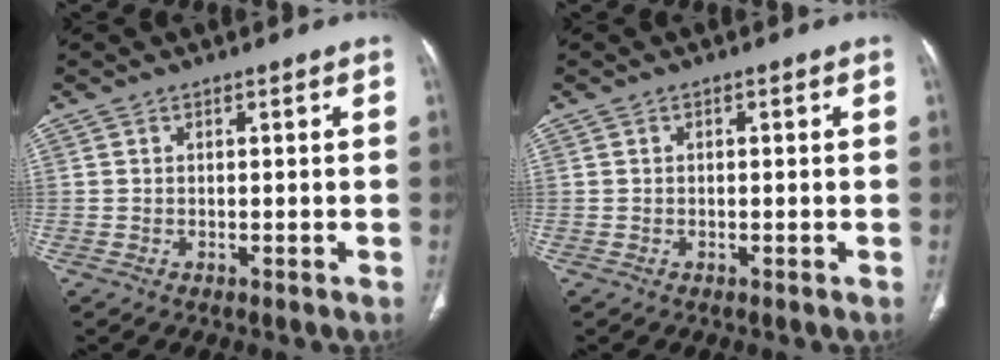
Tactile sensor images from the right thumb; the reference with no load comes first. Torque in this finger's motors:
{"motor_torque": [-0.31, 0.12, -0.56, 0.21, -0.01]}